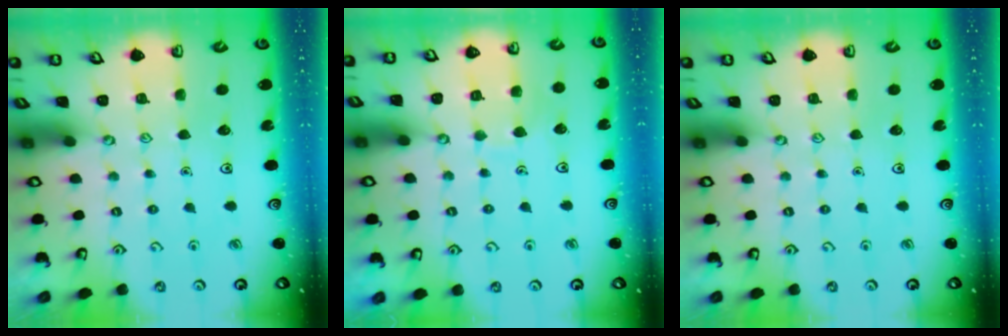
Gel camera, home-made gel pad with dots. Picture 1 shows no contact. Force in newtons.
{"total": 5.3, "press": 5.2, "slide": 0.2}
{"total": 0.0}